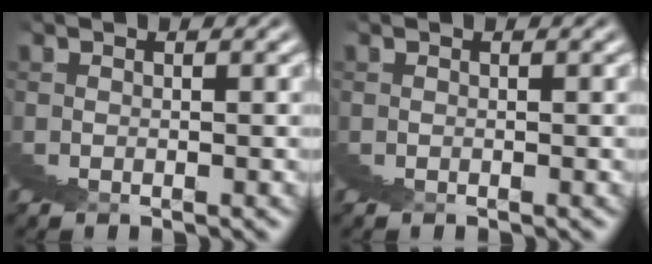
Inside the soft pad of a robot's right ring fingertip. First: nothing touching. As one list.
[{"total": 0.0}]